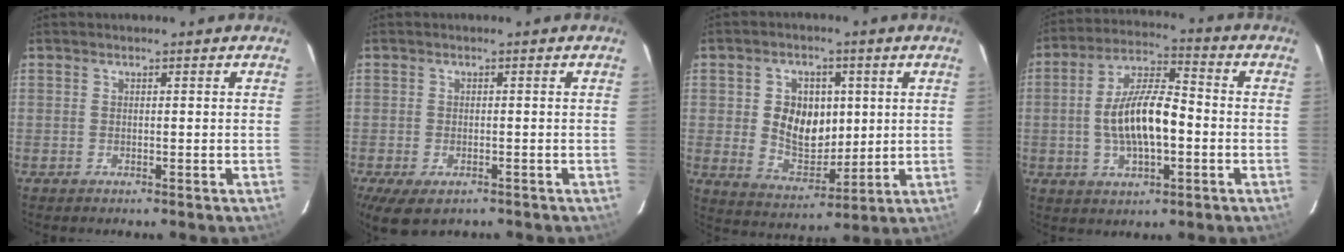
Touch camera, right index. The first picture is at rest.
{"total": 7.3, "force": [-4.4, 3.7, 4.6], "torque": [-0.103, -0.032, -0.069]}
{"total": 10.6, "force": [1.4, 8.0, 6.8], "torque": [-0.133, 0.007, 0.038]}
{"total": 12.6, "force": [-1.8, 4.8, 11.5], "torque": [-0.222, 0.011, -0.030]}